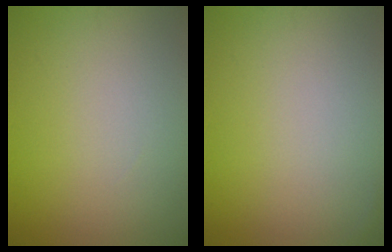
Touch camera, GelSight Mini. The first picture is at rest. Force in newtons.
{"total": 0.0}